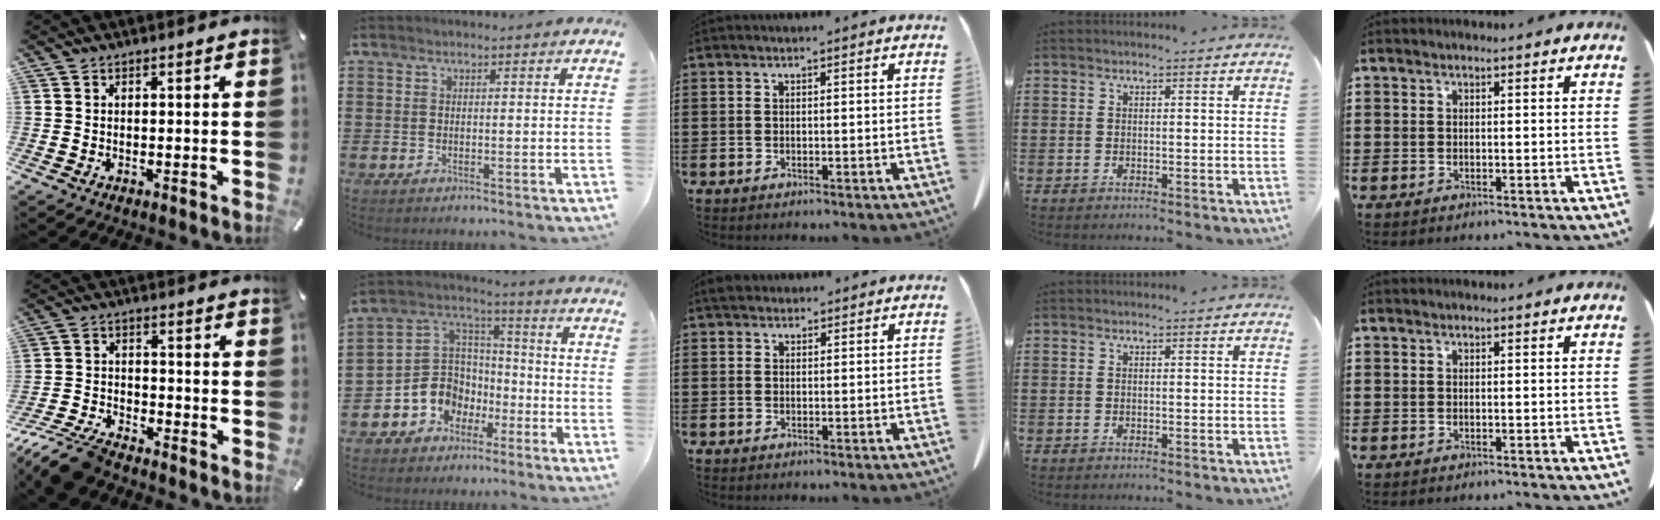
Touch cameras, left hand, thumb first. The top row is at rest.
{"thumb": {"total": 11.0, "force": [-9.4, 3.1, 4.7], "torque": [-0.094, 0.041, -0.184]}, "index": {"total": 7.9, "force": [-2.9, 7.2, 0.9], "torque": [-0.056, 0.002, -0.054]}, "middle": {"total": 1.9, "force": [1.5, 1.0, 0.5], "torque": [-0.016, 0.005, 0.031]}}